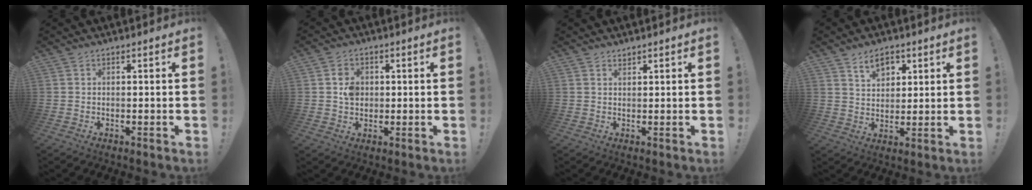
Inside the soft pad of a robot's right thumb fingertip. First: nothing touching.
{"total": 4.8, "force": [0.4, 4.2, 2.3], "torque": [-0.031, 0.003, 0.007]}
{"total": 1.3, "force": [1.2, 0.6, 0.1], "torque": [0.007, -0.007, 0.021]}
{"total": 7.6, "force": [4.3, 5.1, 3.6], "torque": [-0.055, -0.010, 0.079]}